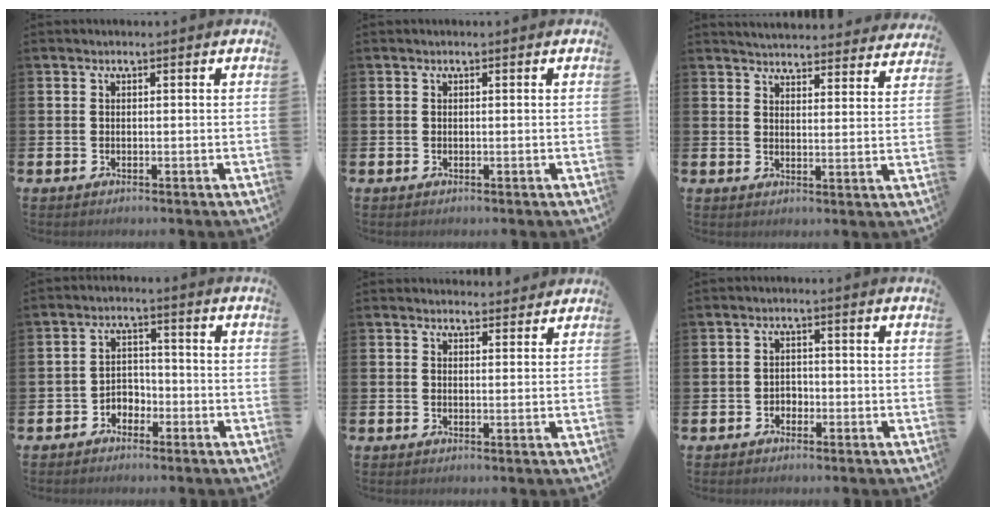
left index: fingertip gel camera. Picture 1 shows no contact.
{"total": 0.0}
{"total": 4.7, "force": [4.7, 0.5, 0.1], "torque": [-0.014, -0.035, 0.082]}
{"total": 2.8, "force": [-2.1, 1.7, 0.3], "torque": [-0.020, 0.005, -0.048]}
{"total": 2.3, "force": [2.2, 0.5, -0.1], "torque": [0.009, -0.013, 0.039]}
{"total": 1.6, "force": [-1.0, 1.2, 0.2], "torque": [-0.006, 0.002, -0.024]}